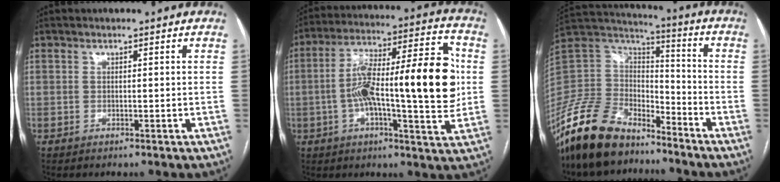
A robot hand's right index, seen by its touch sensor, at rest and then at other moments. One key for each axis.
{"total": 21.6, "fx": -0.1, "fy": 4.2, "fz": 21.2, "tx": -0.322, "ty": 0.034, "tz": -0.005}
{"total": 17.1, "fx": -13.3, "fy": 7.6, "fz": 7.6, "tx": -0.167, "ty": 0.021, "tz": -0.256}